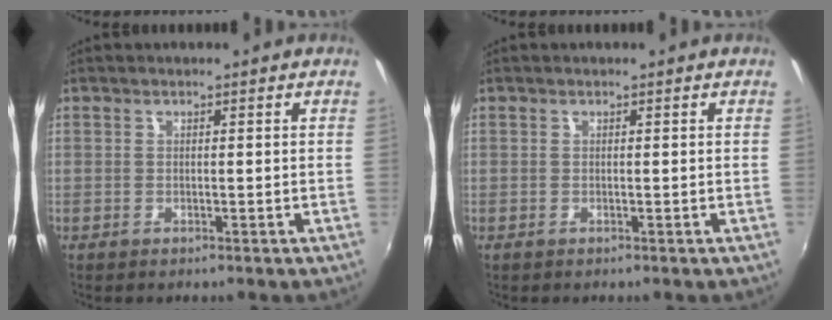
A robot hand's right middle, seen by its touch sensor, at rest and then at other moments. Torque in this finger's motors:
{"motor_torque": [0.00, 0.00, 0.00, 0.00]}